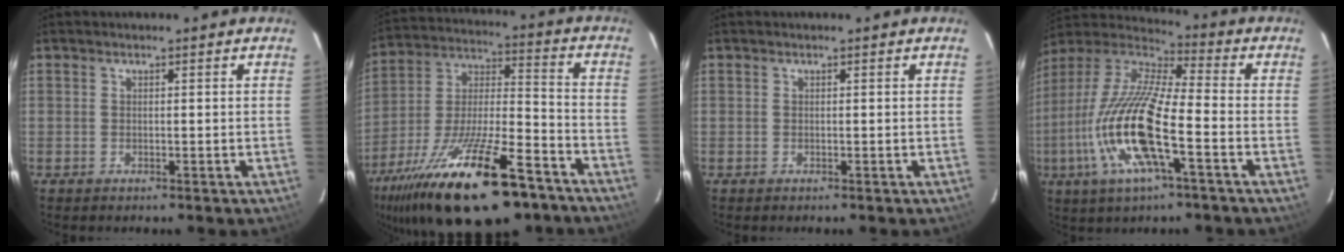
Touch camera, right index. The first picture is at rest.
{"total": 27.0, "force": [-17.6, 8.7, 18.5], "torque": [-0.346, -0.029, -0.279]}
{"total": 0.0}
{"total": 18.8, "force": [-6.1, 4.2, 17.3], "torque": [-0.350, -0.019, -0.126]}